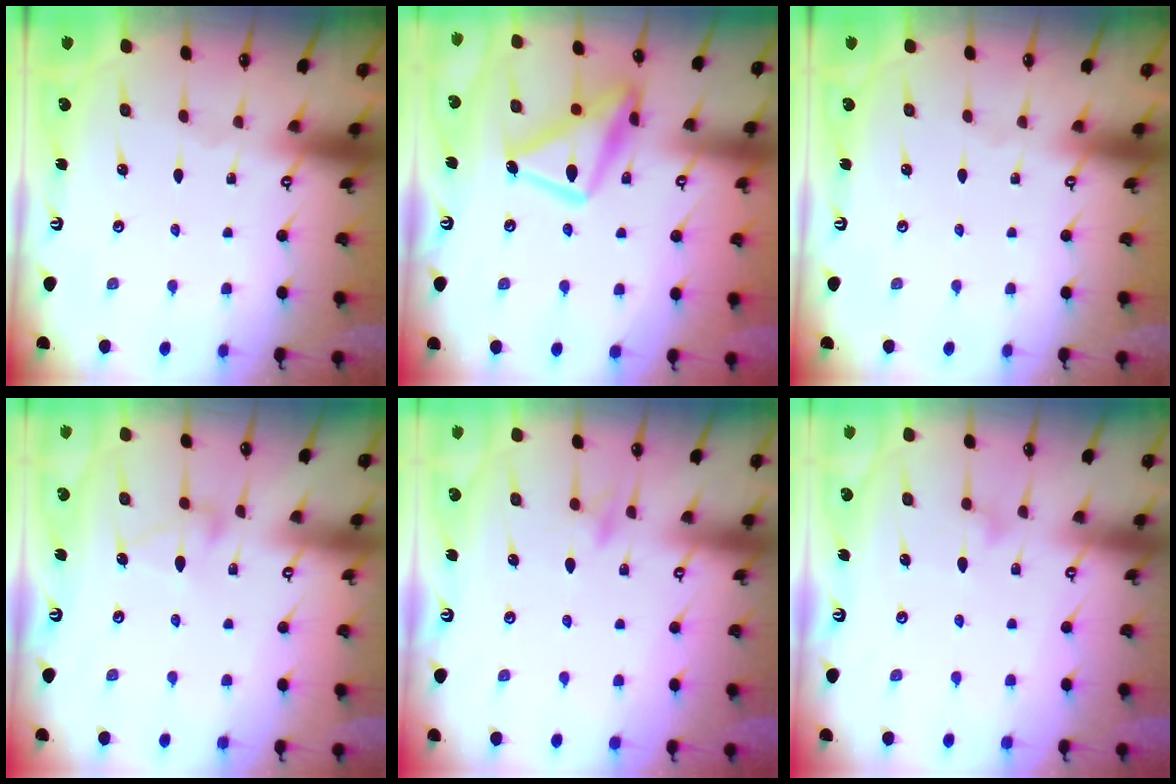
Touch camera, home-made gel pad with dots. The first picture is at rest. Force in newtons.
{"total": 16.5, "press": 16.5, "slide": 1.3}
{"total": 0.0}
{"total": 6.4, "press": 6.4, "slide": 0.3}
{"total": 8.3, "press": 8.3, "slide": 0.9}
{"total": 8.9, "press": 8.9, "slide": 0.5}